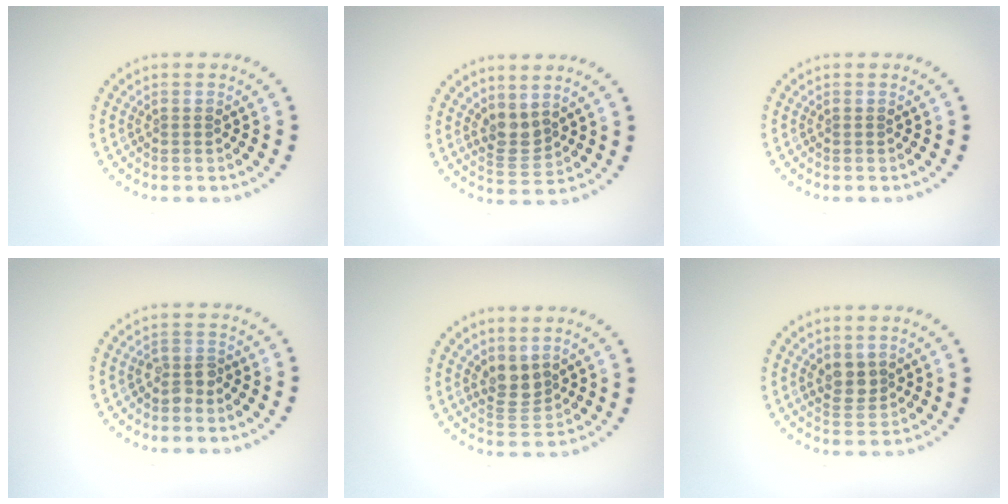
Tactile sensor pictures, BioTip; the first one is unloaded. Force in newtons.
{"total": 2.3, "press": 1.8, "slide": 1.3}
{"total": 0.0}
{"total": 1.8, "press": 1.6, "slide": 0.8}
{"total": 2.6, "press": 2.1, "slide": 1.4}
{"total": 2.1, "press": 2.0, "slide": 0.9}